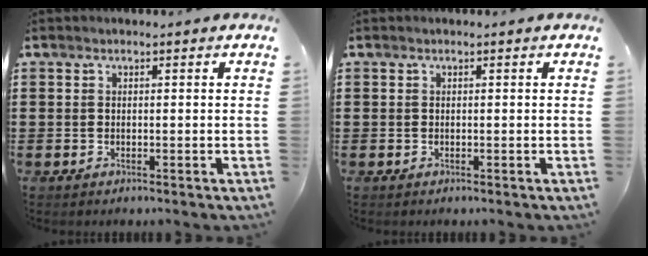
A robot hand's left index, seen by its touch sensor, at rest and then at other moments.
{"total": 0.0}